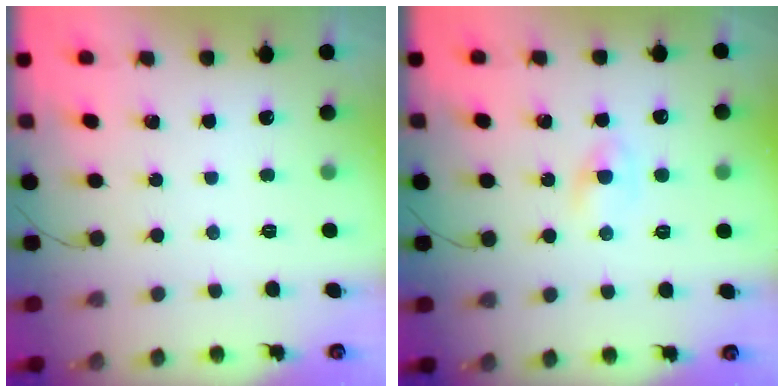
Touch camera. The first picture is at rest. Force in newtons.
{"total": 1.6, "press": 1.4, "slide": 0.8}